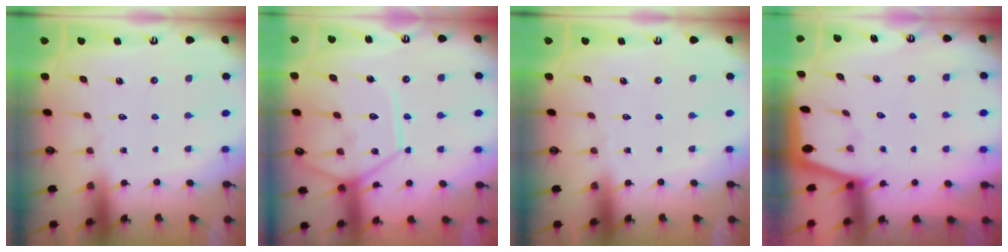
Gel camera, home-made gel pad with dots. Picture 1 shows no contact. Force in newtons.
{"total": 13.4, "press": 13.3, "slide": 1.5}
{"total": 0.0}
{"total": 1.1, "press": 1.0, "slide": 0.2}